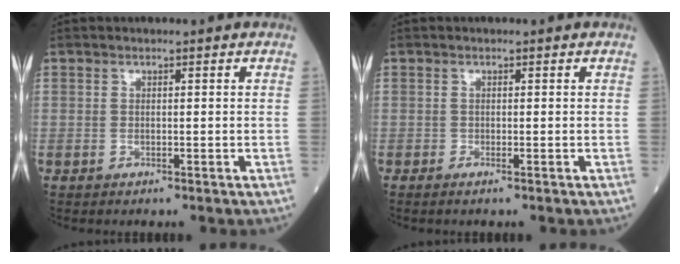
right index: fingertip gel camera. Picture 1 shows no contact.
{"total": 0.7, "force": [-0.1, 0.1, 0.7], "torque": [-0.015, -0.002, -0.001]}